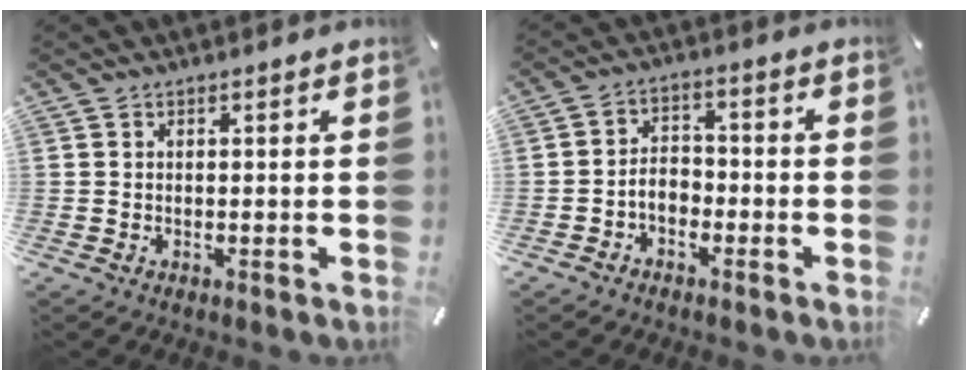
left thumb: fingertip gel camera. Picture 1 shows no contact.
{"total": 4.6, "force": [-2.4, 3.2, 2.2], "torque": [-0.038, 0.017, -0.044]}